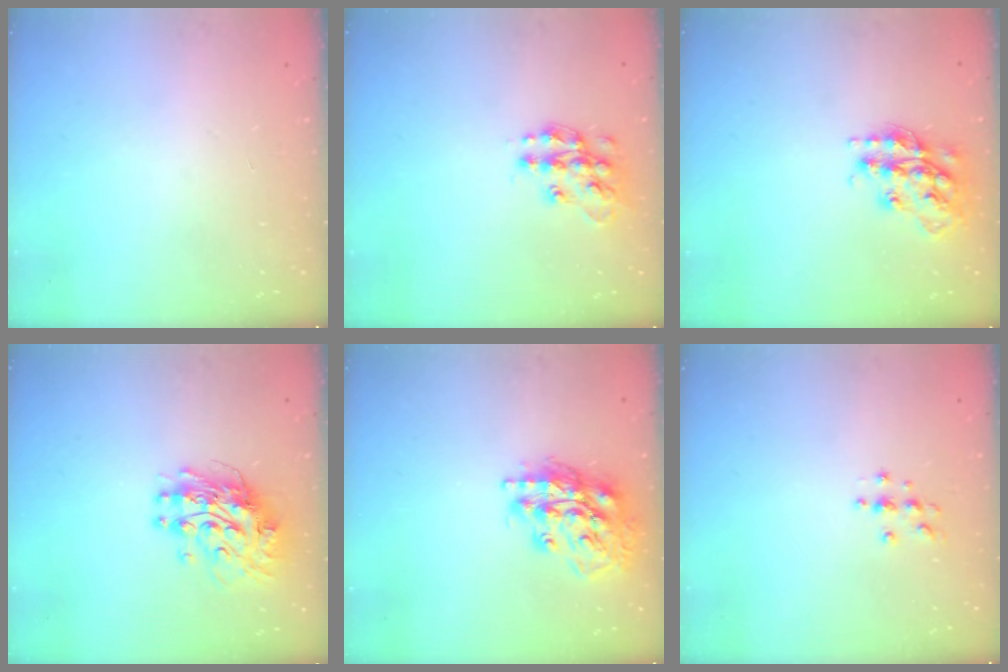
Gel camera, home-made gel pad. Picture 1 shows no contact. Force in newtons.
{"total": 13.3, "press": 13.3, "slide": 0.9}
{"total": 15.2, "press": 15.2, "slide": 0.8}
{"total": 11.2, "press": 11.2, "slide": 0.9}
{"total": 17.0, "press": 16.9, "slide": 2.3}
{"total": 3.7, "press": 3.6, "slide": 0.5}